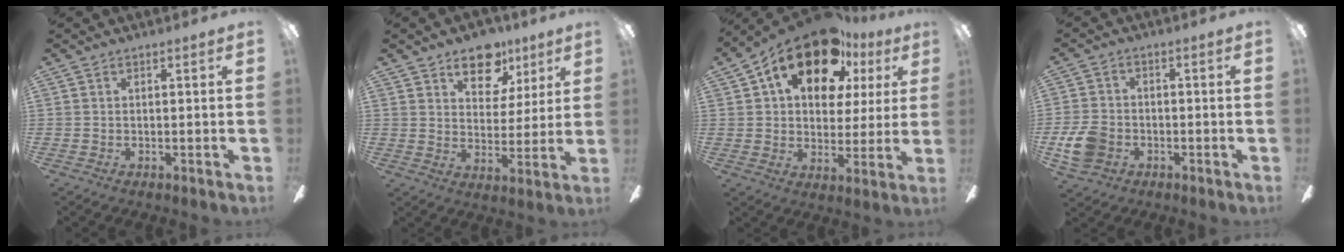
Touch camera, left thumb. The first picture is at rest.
{"total": 11.2, "force": [7.6, 6.6, 4.9], "torque": [-0.059, -0.040, 0.135]}
{"total": 18.6, "force": [11.5, 9.5, 11.1], "torque": [-0.188, -0.050, 0.199]}
{"total": 8.4, "force": [-2.9, 6.5, 4.4], "torque": [-0.101, 0.016, -0.054]}